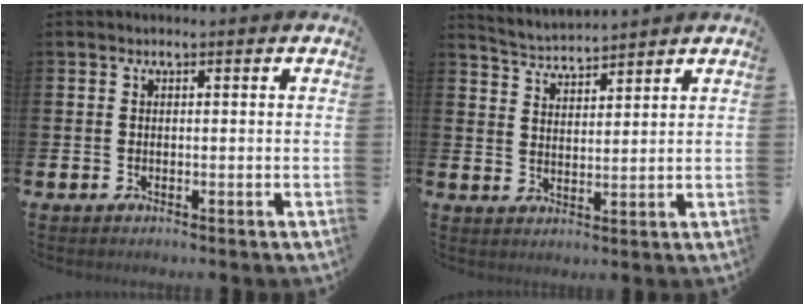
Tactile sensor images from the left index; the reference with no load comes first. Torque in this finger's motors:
{"motor_torque": [-0.50, -0.61, -0.48, -0.02]}